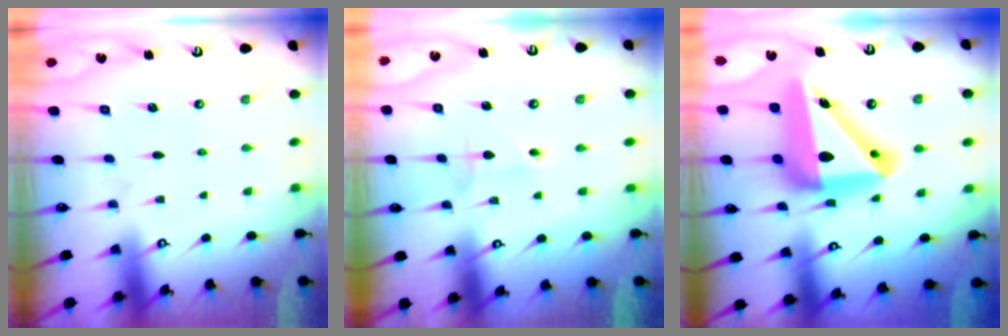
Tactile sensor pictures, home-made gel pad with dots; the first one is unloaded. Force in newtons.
{"total": 2.3, "press": 2.3, "slide": 0.2}
{"total": 20.8, "press": 20.6, "slide": 2.8}